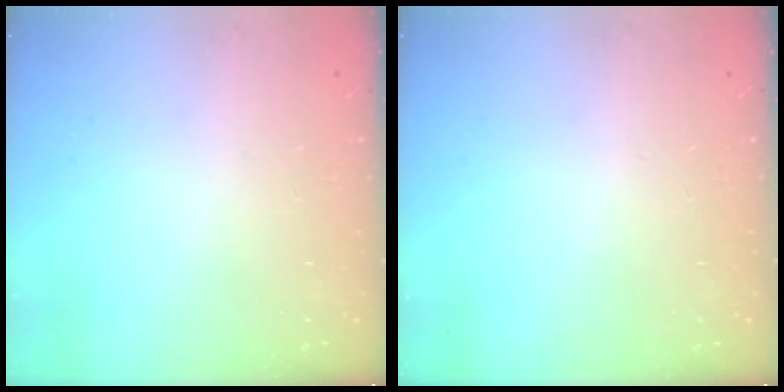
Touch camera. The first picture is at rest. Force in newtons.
{"total": 0.0}